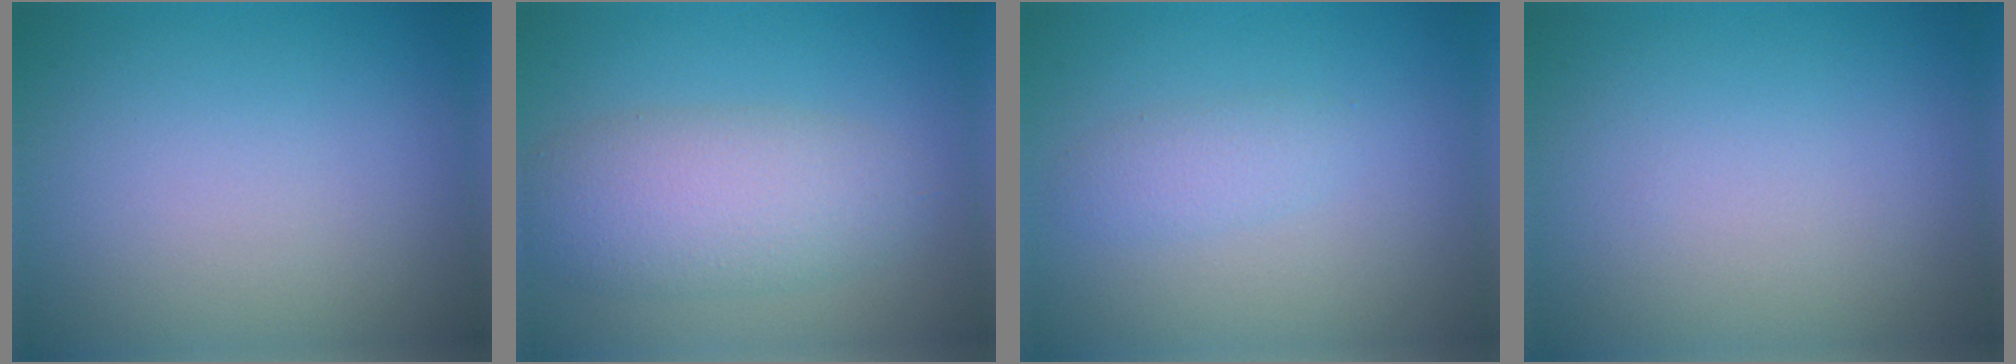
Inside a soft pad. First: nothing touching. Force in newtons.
{"total": 5.2, "press": 5.2, "slide": 0.1}
{"total": 1.5, "press": 1.5, "slide": 0.1}
{"total": 0.0}